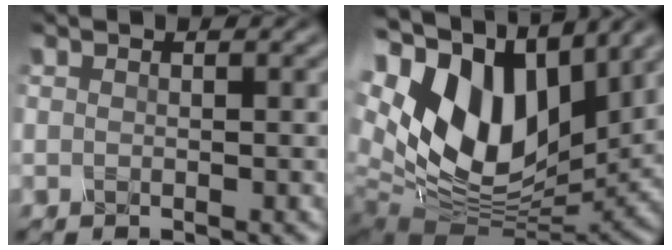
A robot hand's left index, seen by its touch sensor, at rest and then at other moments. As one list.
[{"total": 15.6, "force": [4.6, 9.2, 11.7], "torque": [-0.256, 0.016, 0.095]}]